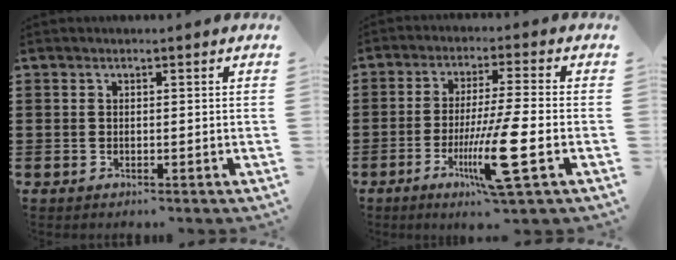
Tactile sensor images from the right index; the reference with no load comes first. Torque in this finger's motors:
{"motor_torque": [2.14, 0.00, 0.51, 0.12]}